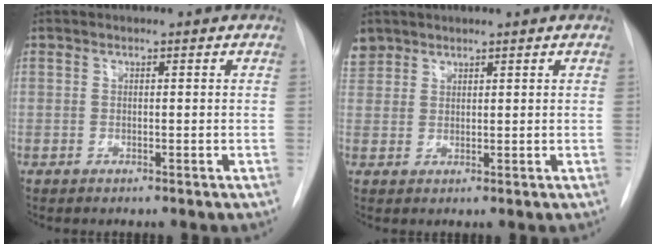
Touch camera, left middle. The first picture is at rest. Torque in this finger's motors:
{"motor_torque": [0.07, -0.07, 0.02, 0.00]}